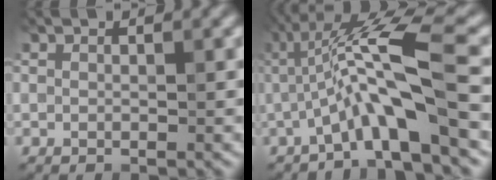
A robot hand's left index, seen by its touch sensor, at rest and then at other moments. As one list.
[{"total": 7.9, "force": [-1.3, 1.2, 7.7], "torque": [-0.133, 0.011, -0.030]}]